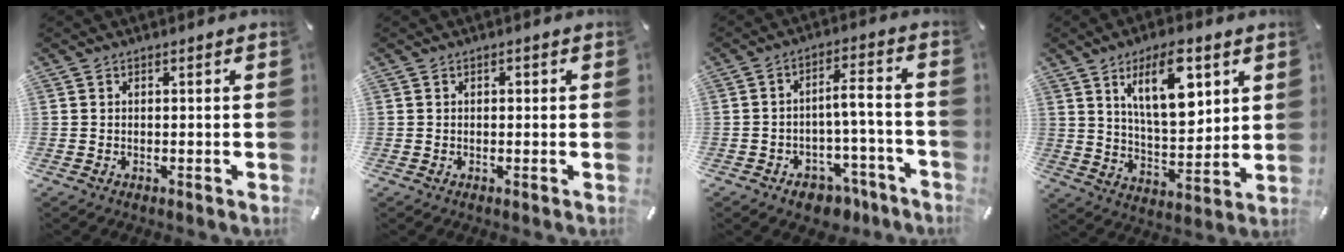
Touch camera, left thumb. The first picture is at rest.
{"total": 0.9, "force": [0.0, 0.7, 0.6], "torque": [-0.013, 0.004, -0.001]}
{"total": 8.0, "force": [-3.7, 4.9, 5.1], "torque": [-0.083, 0.031, -0.060]}
{"total": 15.2, "force": [7.4, 6.9, 11.3], "torque": [-0.192, -0.022, 0.123]}